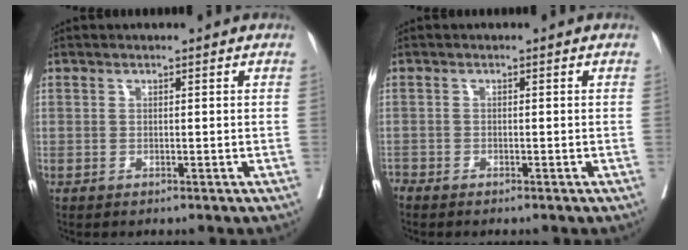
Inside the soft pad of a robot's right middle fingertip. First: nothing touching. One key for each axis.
{"total": 1.0, "fx": -1.0, "fy": 0.2, "fz": 0.0, "tx": 0.003, "ty": -0.002, "tz": -0.020}